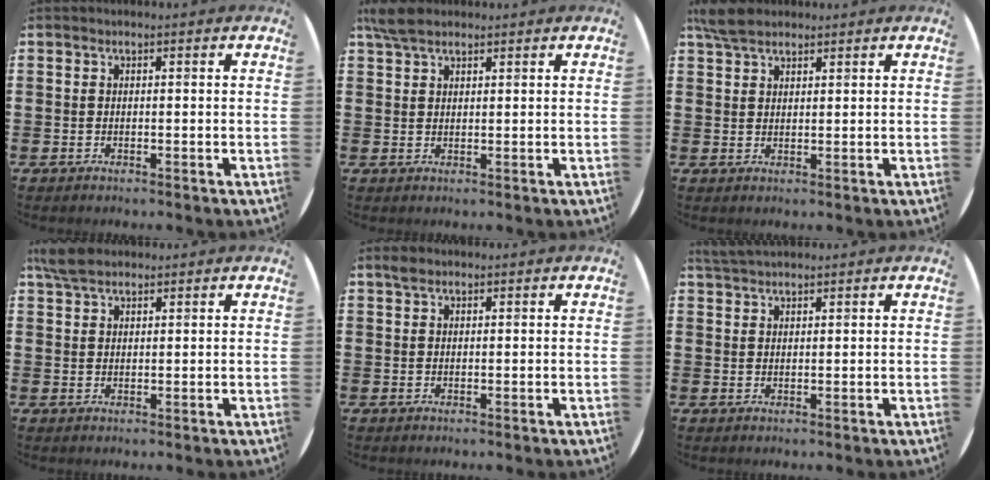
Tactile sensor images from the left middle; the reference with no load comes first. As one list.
[{"total": 3.6, "force": [2.8, 1.4, 1.8], "torque": [-0.034, 0.003, 0.051]}, {"total": 4.3, "force": [3.7, 1.6, 1.5], "torque": [-0.031, -0.003, 0.069]}, {"total": 3.7, "force": [3.0, 1.4, 1.6], "torque": [-0.030, 0.002, 0.056]}, {"total": 1.1, "force": [0.9, 0.5, 0.3], "torque": [0.000, 0.001, 0.014]}, {"total": 2.7, "force": [2.5, 0.5, 0.8], "torque": [-0.021, 0.004, 0.048]}]